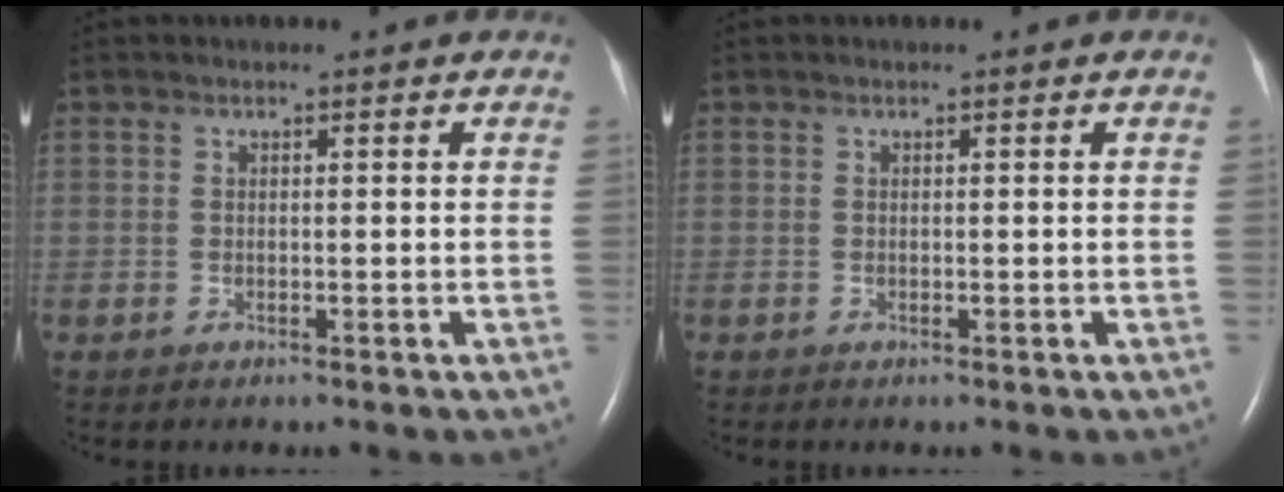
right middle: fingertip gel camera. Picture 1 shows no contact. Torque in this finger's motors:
{"motor_torque": [0.00, 0.00, 0.00, 0.00]}